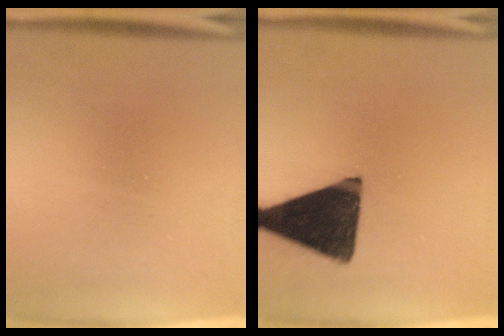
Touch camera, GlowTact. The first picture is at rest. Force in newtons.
{"total": 17.4}